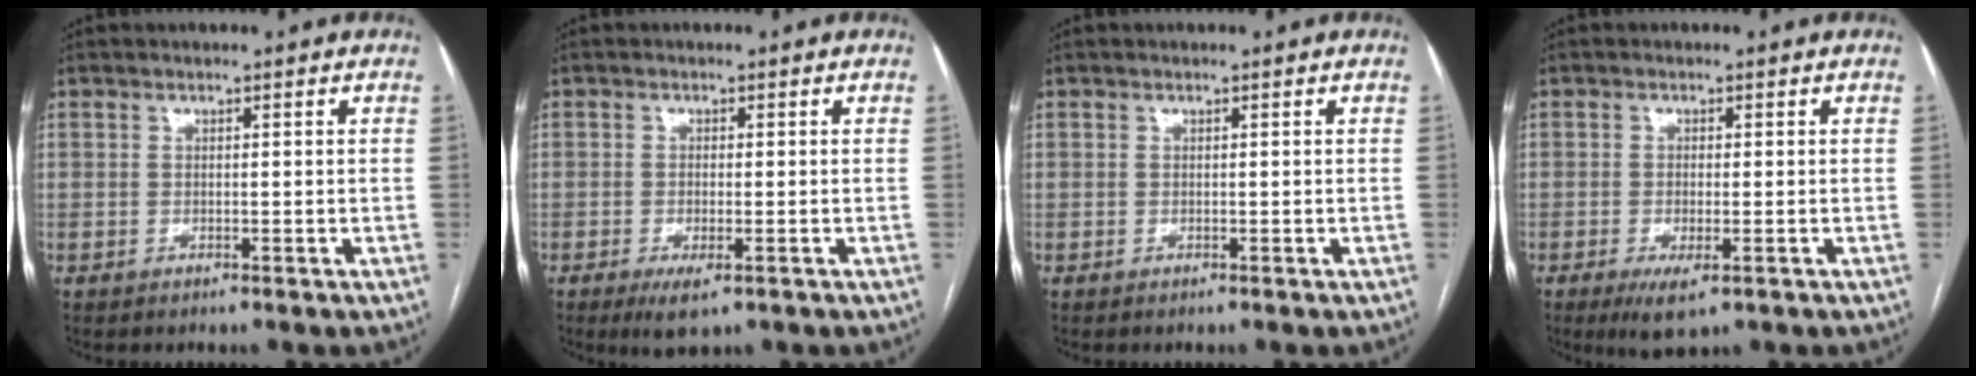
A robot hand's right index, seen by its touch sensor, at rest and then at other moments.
{"total": 3.8, "force": [-1.9, 1.0, 3.1], "torque": [-0.053, -0.007, -0.025]}
{"total": 0.0}
{"total": 4.3, "force": [-2.1, 1.2, 3.5], "torque": [-0.062, -0.009, -0.027]}